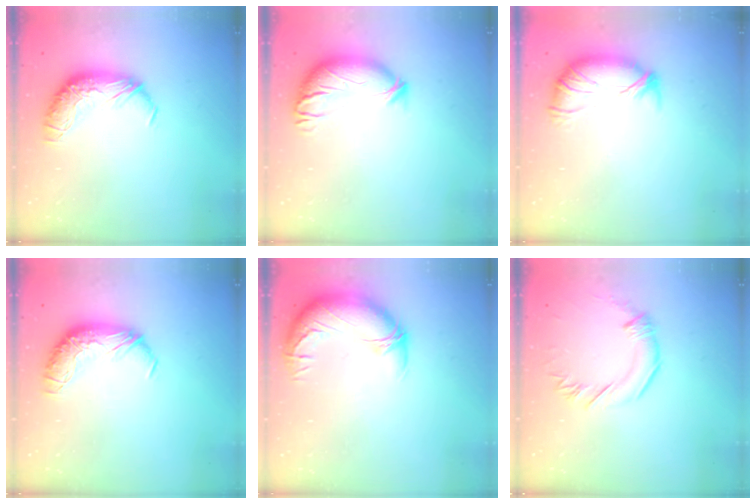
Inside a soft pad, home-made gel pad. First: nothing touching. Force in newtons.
{"total": 3.8, "press": 3.1, "slide": 2.2}
{"total": 3.7, "press": 3.3, "slide": 1.7}
{"total": 0.0}
{"total": 3.0, "press": 0.9, "slide": 2.8}
{"total": 1.5, "press": 1.4, "slide": 0.5}